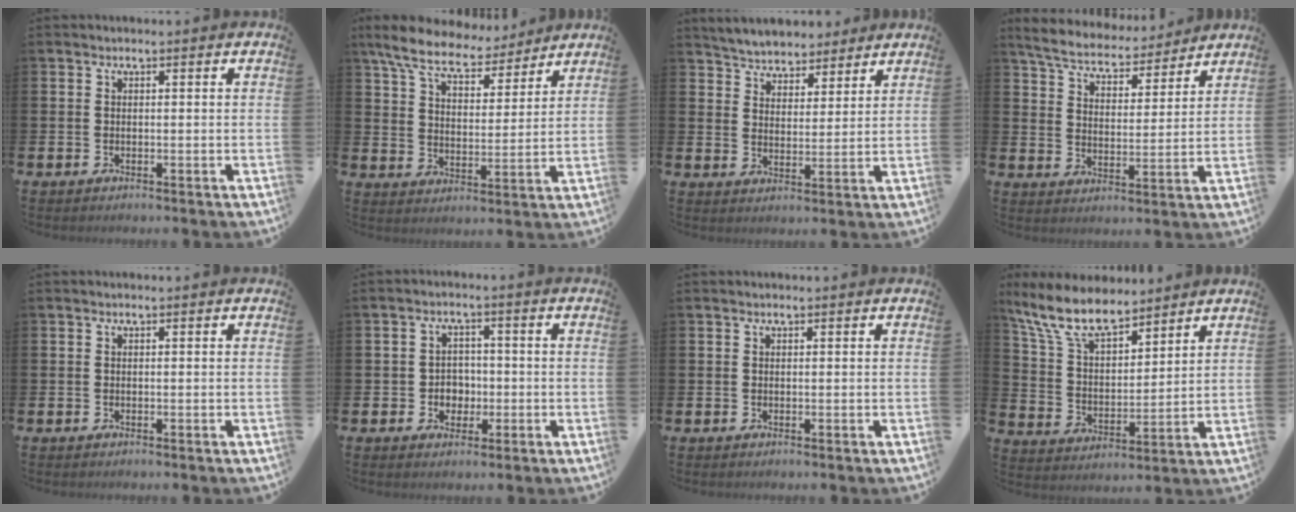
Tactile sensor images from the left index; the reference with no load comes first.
{"total": 8.7, "force": [7.9, 2.4, 3.0], "torque": [-0.086, -0.045, 0.140]}
{"total": 5.1, "force": [4.9, 1.2, -0.6], "torque": [-0.006, -0.031, 0.085]}
{"total": 6.0, "force": [5.8, 1.4, 0.9], "torque": [-0.049, -0.043, 0.098]}
{"total": 0.0}
{"total": 3.1, "force": [-0.6, 2.8, 1.1], "torque": [-0.018, 0.001, -0.020]}
{"total": 0.0}
{"total": 9.8, "force": [8.2, 3.4, 4.2], "torque": [-0.116, -0.035, 0.151]}